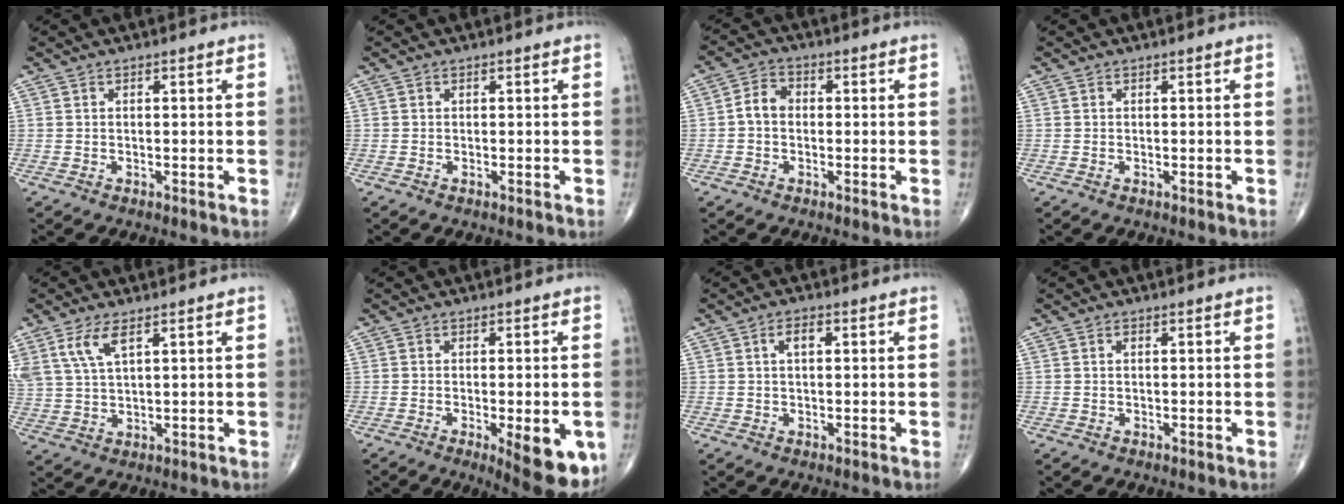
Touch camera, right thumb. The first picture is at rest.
{"total": 0.0}
{"total": 4.2, "force": [-0.4, 3.2, 2.6], "torque": [-0.040, 0.018, -0.016]}
{"total": 0.0}
{"total": 6.7, "force": [3.7, 2.5, 5.0], "torque": [-0.115, -0.007, 0.082]}
{"total": 11.6, "force": [-4.0, 3.7, 10.2], "torque": [-0.114, -0.010, -0.042]}
{"total": 2.7, "force": [0.8, 1.4, 2.2], "torque": [-0.039, 0.007, 0.012]}
{"total": 0.5, "force": [0.1, 0.3, 0.4], "torque": [-0.006, 0.001, 0.001]}